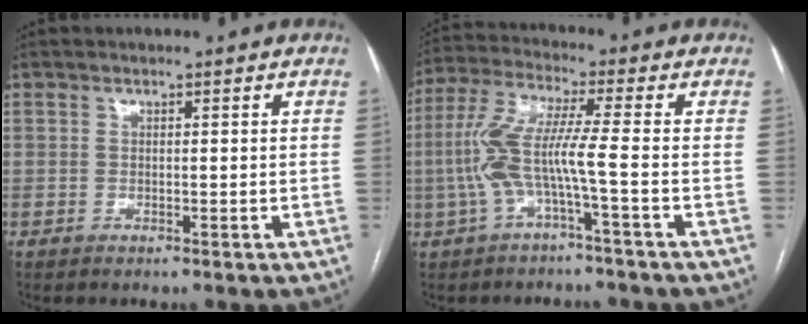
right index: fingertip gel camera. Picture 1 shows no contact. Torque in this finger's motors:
{"motor_torque": [1.50, -0.44, 0.77, 0.21]}